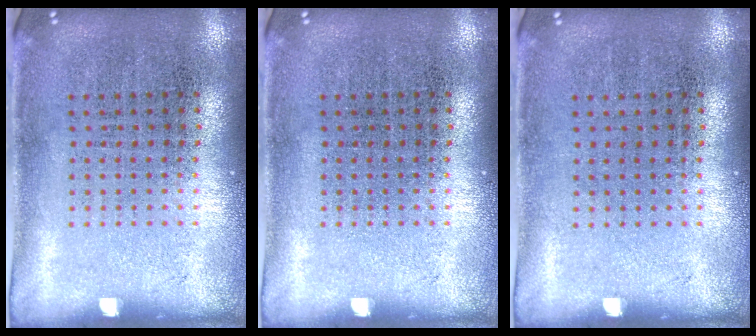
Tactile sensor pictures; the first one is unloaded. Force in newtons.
{"total": 0.0}
{"total": 0.0}